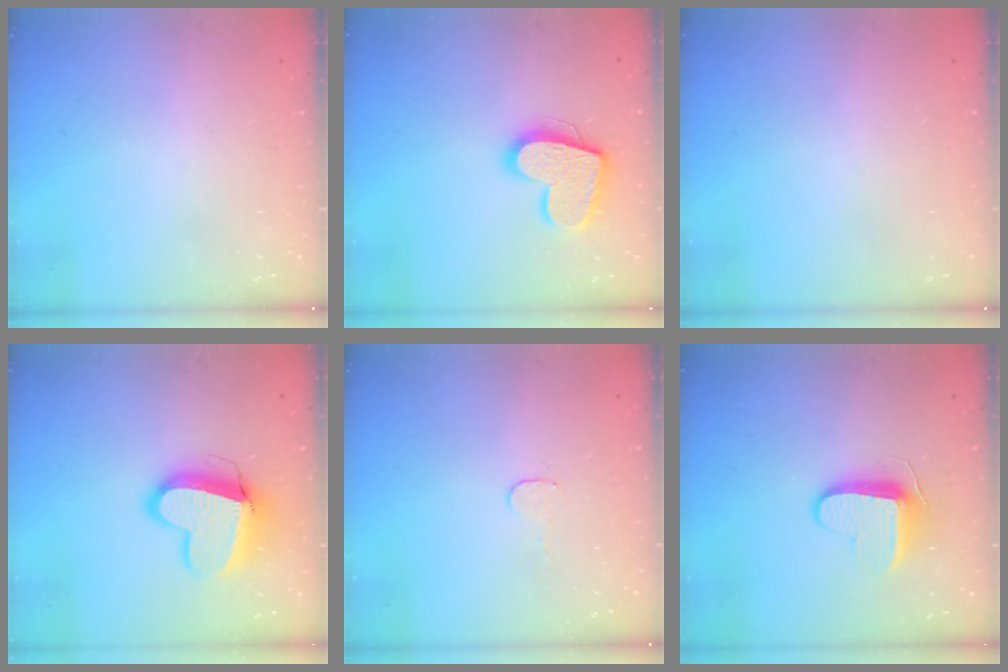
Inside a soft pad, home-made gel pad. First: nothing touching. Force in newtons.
{"total": 15.8, "press": 15.7, "slide": 1.4}
{"total": 0.6, "press": 0.5, "slide": 0.2}
{"total": 13.6, "press": 13.5, "slide": 1.7}
{"total": 3.2, "press": 3.1, "slide": 0.3}
{"total": 9.1, "press": 9.1, "slide": 1.0}